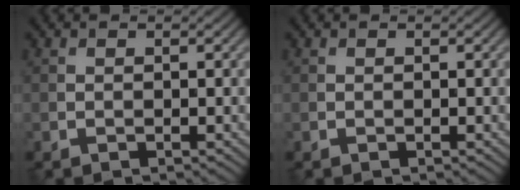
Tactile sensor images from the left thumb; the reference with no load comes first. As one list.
[{"total": 0.0}]